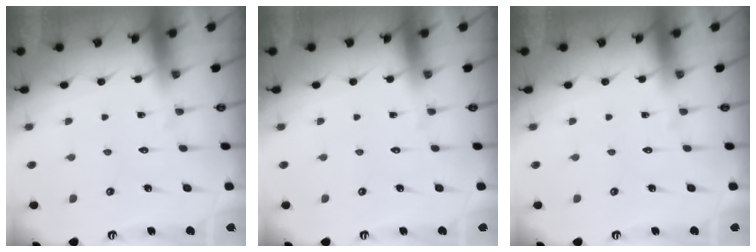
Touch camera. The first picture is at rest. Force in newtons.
{"total": 0.0}
{"total": 0.0}